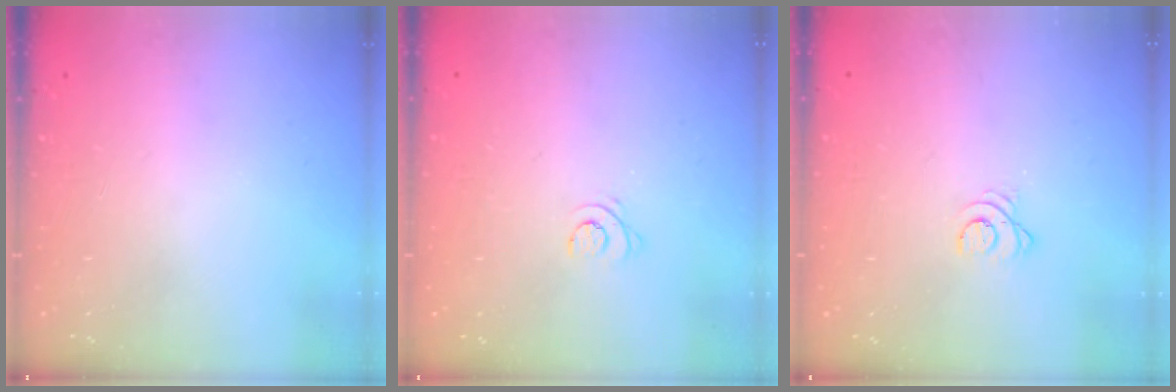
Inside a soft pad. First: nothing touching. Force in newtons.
{"total": 3.3, "press": 3.3, "slide": 0.4}
{"total": 2.3, "press": 2.3, "slide": 0.3}